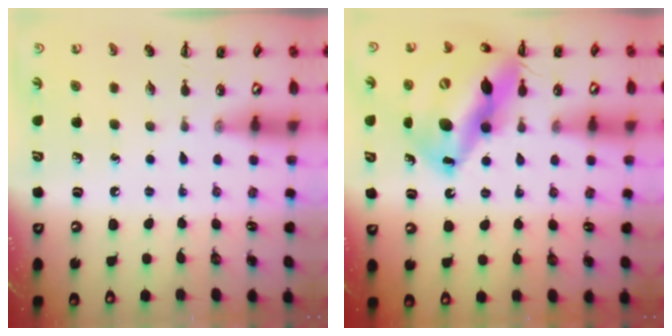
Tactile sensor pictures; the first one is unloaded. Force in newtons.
{"total": 19.8, "press": 19.1, "slide": 5.5}